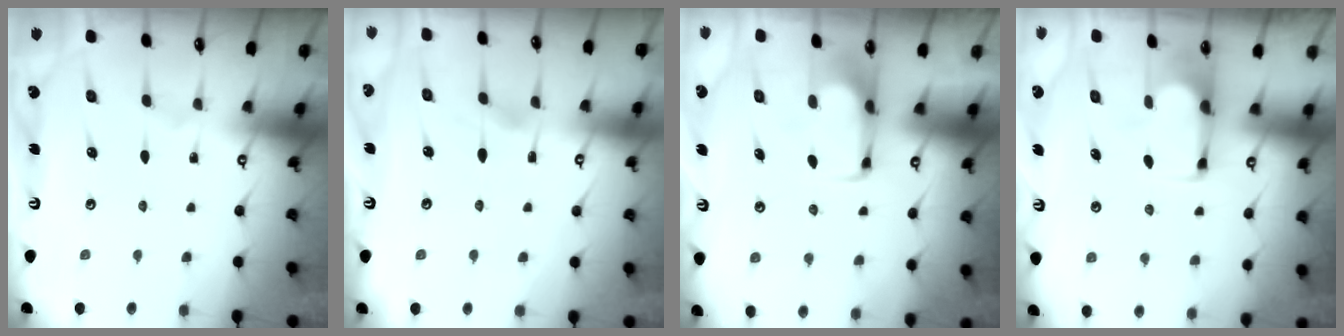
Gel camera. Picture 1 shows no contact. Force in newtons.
{"total": 0.9, "press": 0.2, "slide": 0.9}
{"total": 2.1, "press": 2.1, "slide": 0.4}
{"total": 1.7, "press": 1.4, "slide": 0.9}